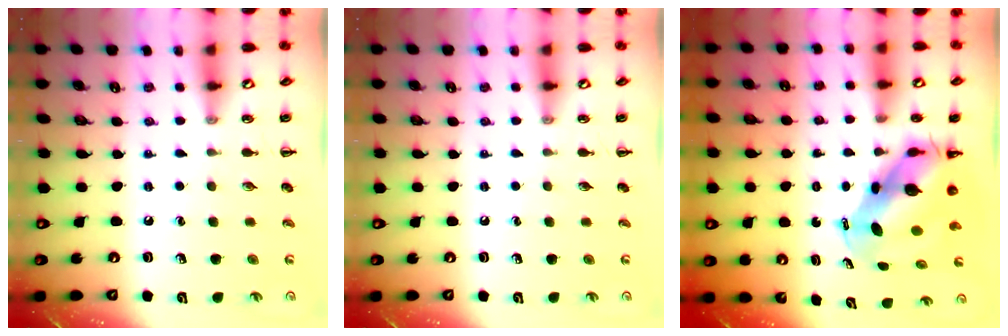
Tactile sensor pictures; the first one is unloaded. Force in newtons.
{"total": 0.0}
{"total": 7.7, "press": 7.4, "slide": 2.2}